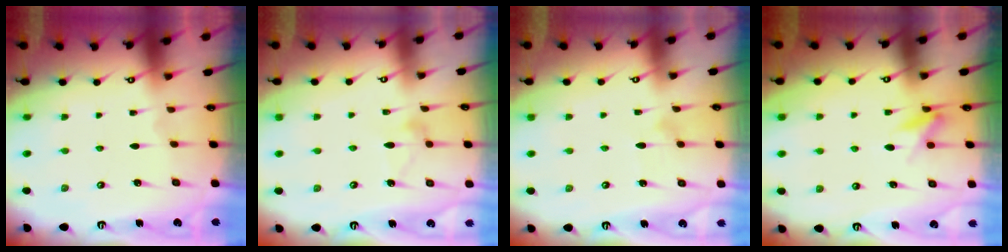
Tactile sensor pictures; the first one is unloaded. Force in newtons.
{"total": 10.6, "press": 10.6, "slide": 0.3}
{"total": 6.9, "press": 6.9, "slide": 0.4}
{"total": 6.6, "press": 6.3, "slide": 1.9}